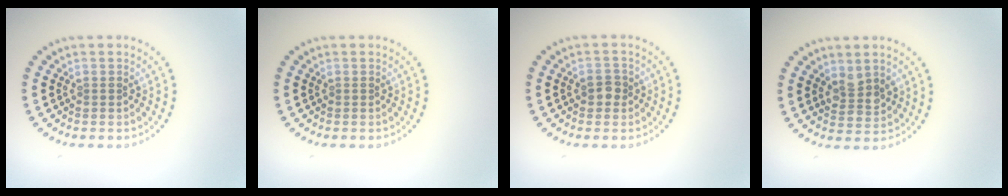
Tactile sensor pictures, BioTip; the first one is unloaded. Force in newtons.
{"total": 0.0}
{"total": 1.6, "press": 1.5, "slide": 0.4}
{"total": 2.4, "press": 2.2, "slide": 0.8}